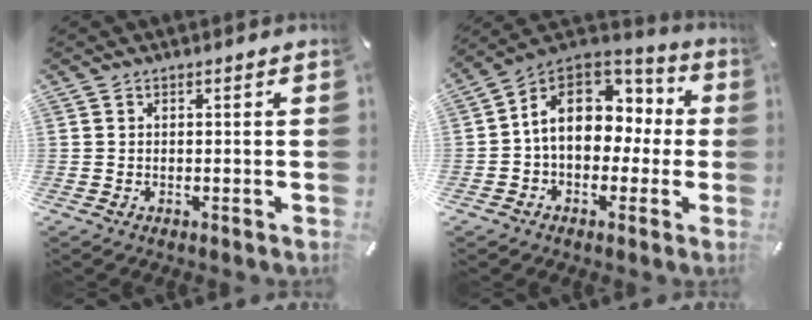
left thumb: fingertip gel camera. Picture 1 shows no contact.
{"total": 13.8, "force": [1.9, 10.7, 8.4], "torque": [-0.148, -0.004, 0.040]}